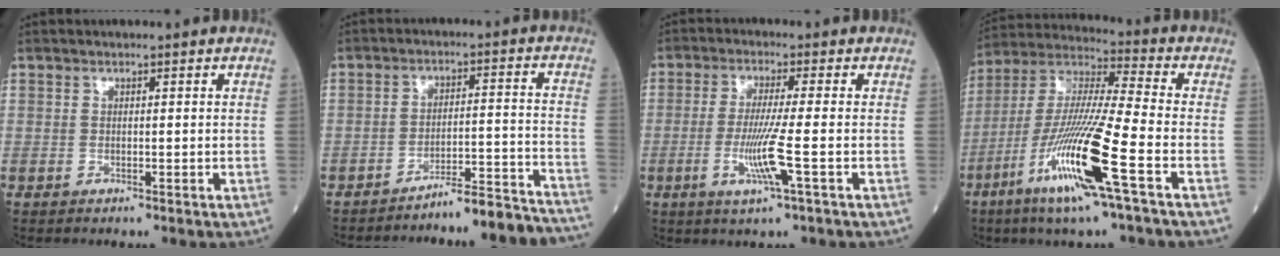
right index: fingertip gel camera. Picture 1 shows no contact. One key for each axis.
{"total": 12.1, "fx": -11.7, "fy": -0.5, "fz": 3.0, "tx": -0.012, "ty": 0.029, "tz": -0.162}
{"total": 6.9, "fx": -2.1, "fy": -0.8, "fz": 6.6, "tx": -0.131, "ty": -0.020, "tz": -0.043}
{"total": 17.2, "fx": -7.5, "fy": -0.3, "fz": 15.5, "tx": -0.326, "ty": -0.028, "tz": -0.147}